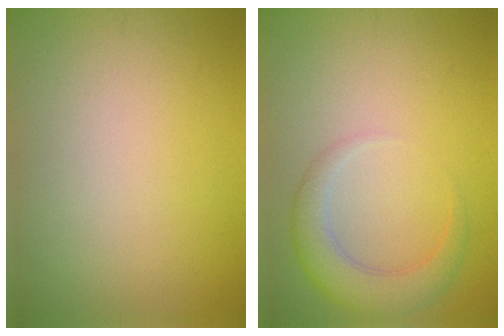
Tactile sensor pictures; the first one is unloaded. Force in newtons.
{"total": 3.8, "press": 3.8, "slide": 0.4}